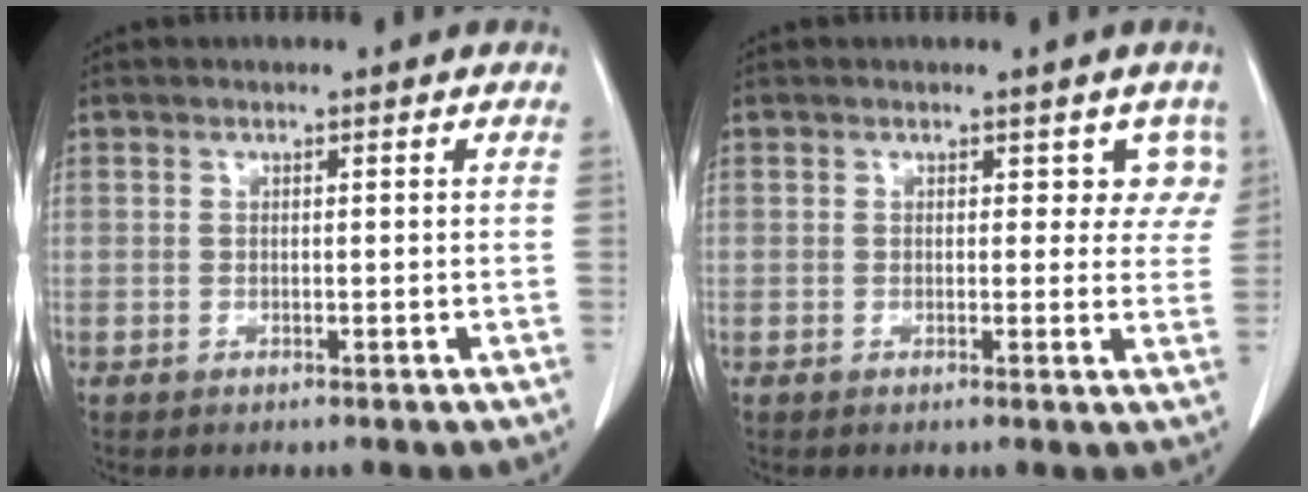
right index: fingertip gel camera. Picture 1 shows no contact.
{"total": 3.6, "force": [1.9, 2.6, 1.7], "torque": [0.013, 0.001, 0.009]}